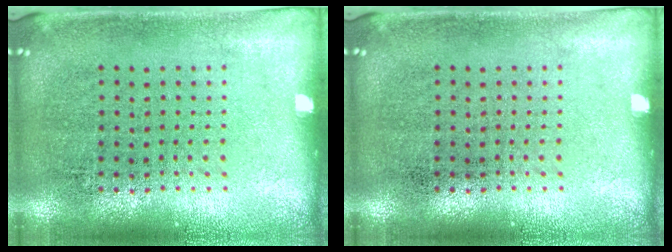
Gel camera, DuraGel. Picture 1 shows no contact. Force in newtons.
{"total": 0.0}